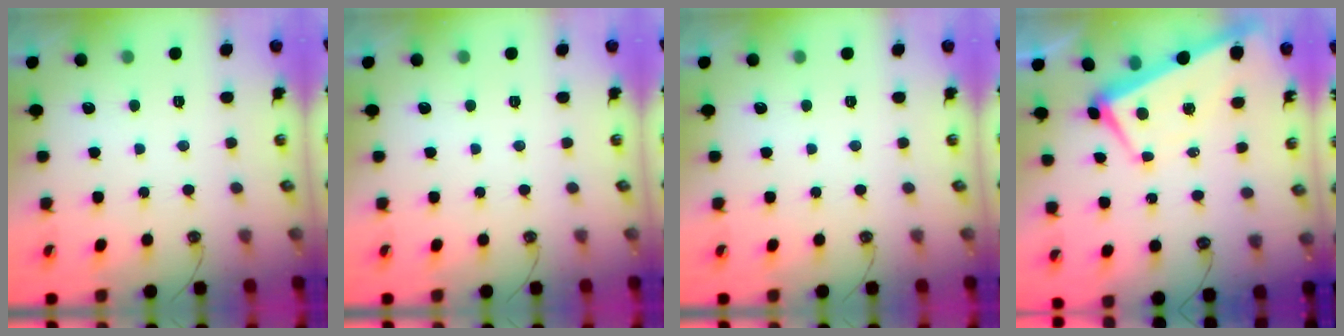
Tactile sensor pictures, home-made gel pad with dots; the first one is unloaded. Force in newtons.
{"total": 0.0}
{"total": 0.0}
{"total": 1.1, "press": 0.6, "slide": 0.9}